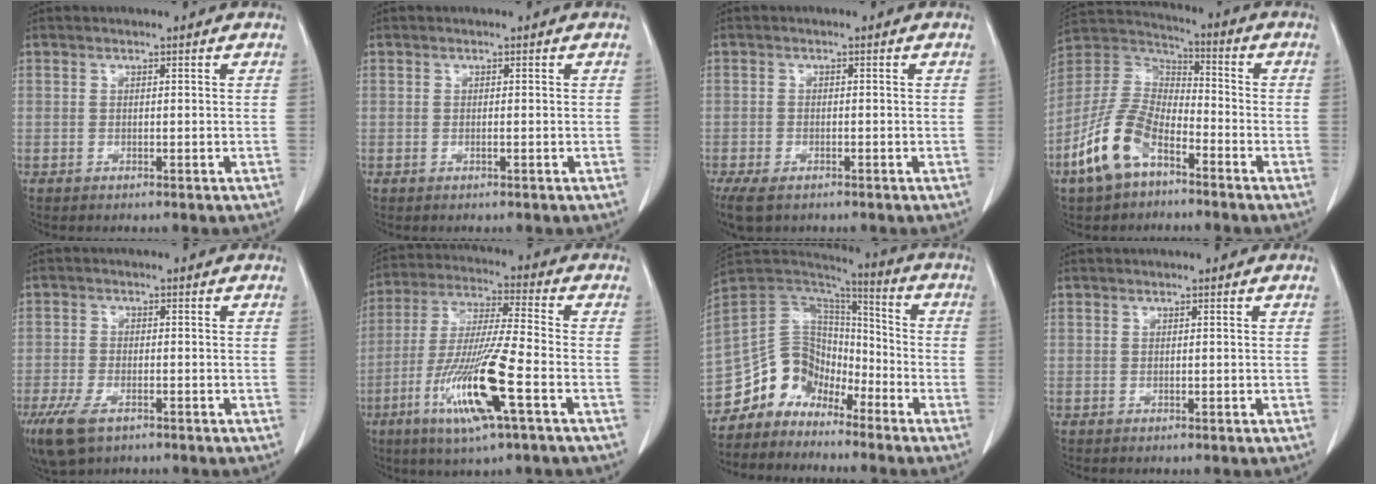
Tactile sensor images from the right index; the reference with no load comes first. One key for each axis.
{"total": 0.6, "fx": -0.2, "fy": 0.2, "fz": 0.6, "tx": -0.015, "ty": 0.000, "tz": -0.002}
{"total": 6.7, "fx": -4.2, "fy": 3.5, "fz": 3.9, "tx": -0.085, "ty": -0.010, "tz": -0.067}
{"total": 13.2, "fx": -7.2, "fy": 6.4, "fz": 9.1, "tx": -0.213, "ty": 0.004, "tz": -0.143}
{"total": 8.7, "fx": -5.0, "fy": 4.2, "fz": 5.8, "tx": -0.126, "ty": -0.016, "tz": -0.088}
{"total": 15.9, "fx": -6.2, "fy": 0.8, "fz": 14.6, "tx": -0.299, "ty": -0.023, "tz": -0.115}
{"total": 12.0, "fx": -9.3, "fy": 7.0, "fz": 2.9, "tx": -0.052, "ty": 0.062, "tz": -0.175}
{"total": 0.0}